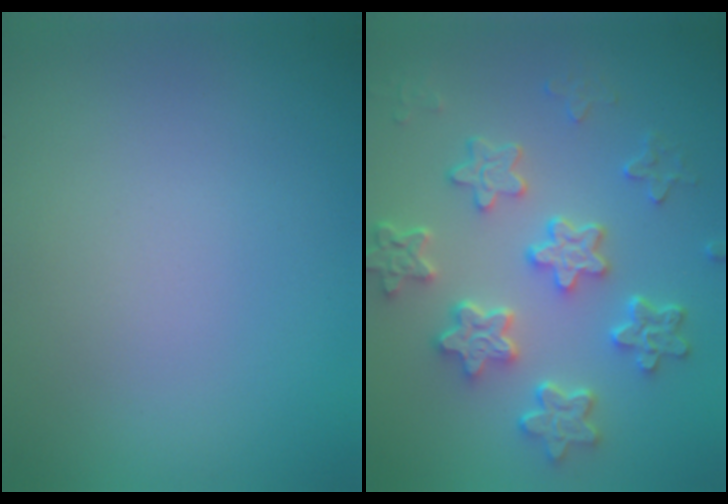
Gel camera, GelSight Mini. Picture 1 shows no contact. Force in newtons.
{"total": 6.5, "press": 5.0, "slide": 4.2}